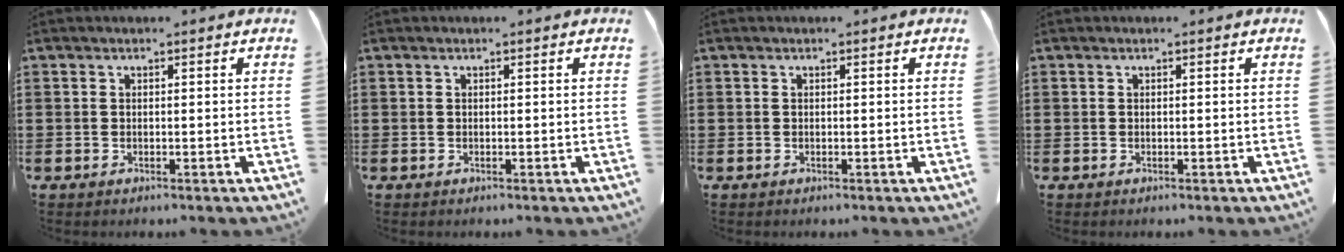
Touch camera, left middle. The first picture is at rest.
{"total": 0.0}
{"total": 0.0}
{"total": 0.0}